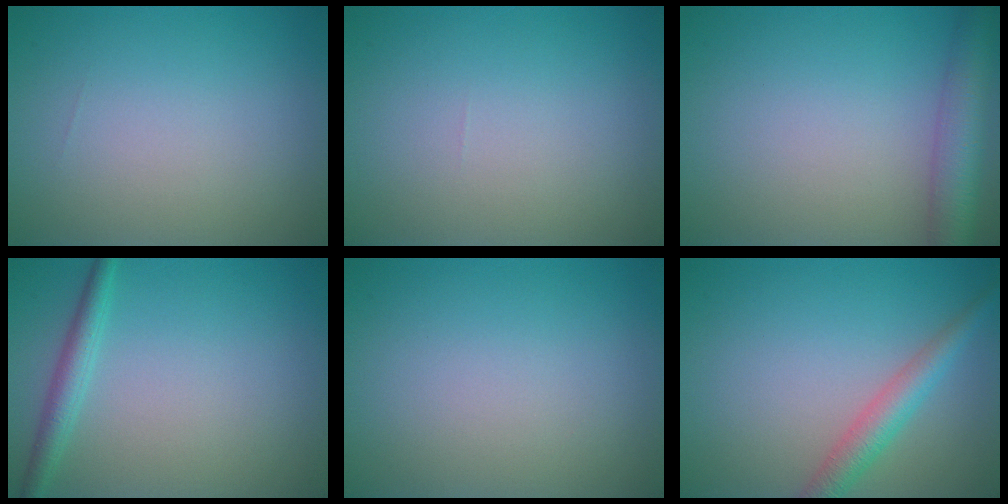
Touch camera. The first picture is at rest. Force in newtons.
{"total": 0.0}
{"total": 5.1, "press": 5.1, "slide": 0.2}
{"total": 2.2, "press": 2.2, "slide": 0.1}
{"total": 0.0}
{"total": 3.1, "press": 3.1, "slide": 0.1}